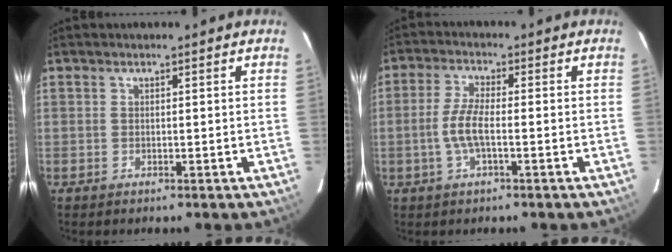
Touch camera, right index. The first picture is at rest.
{"total": 5.6, "force": [-1.3, 1.3, 5.3], "torque": [-0.111, 0.002, -0.026]}